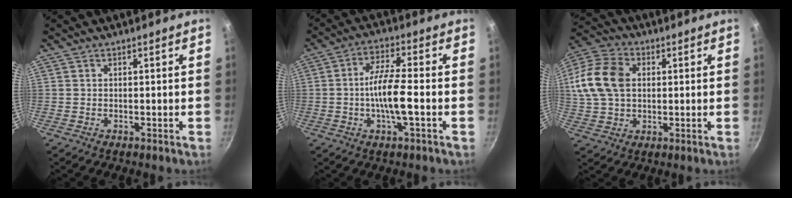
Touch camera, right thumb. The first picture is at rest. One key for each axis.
{"total": 8.9, "fx": -1.7, "fy": 1.8, "fz": 8.5, "tx": -0.163, "ty": 0.022, "tz": -0.036}
{"total": 16.5, "fx": 2.7, "fy": 11.9, "fz": 11.1, "tx": -0.221, "ty": 0.022, "tz": 0.041}